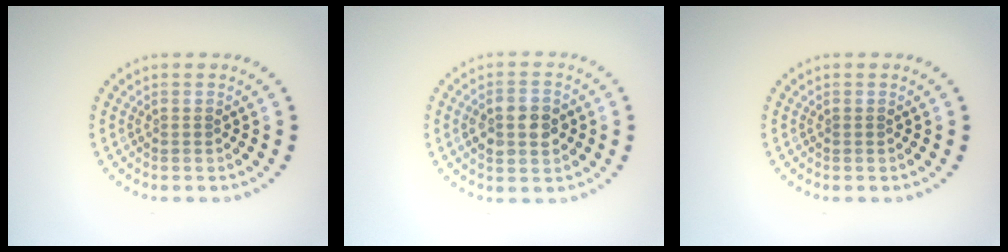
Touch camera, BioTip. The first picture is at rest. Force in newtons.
{"total": 3.7, "press": 3.7, "slide": 0.1}
{"total": 0.0}